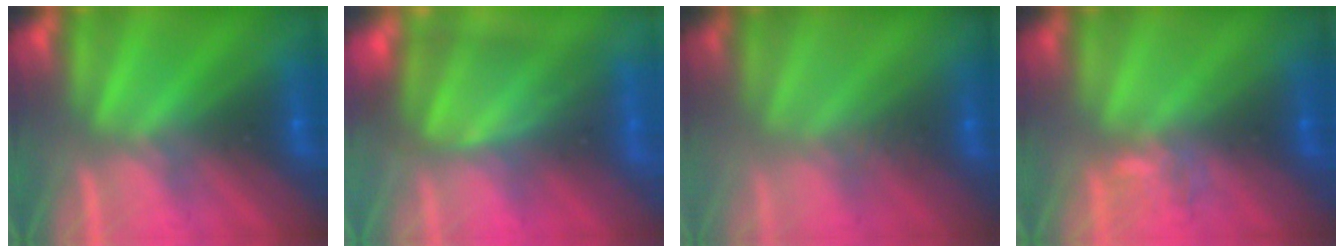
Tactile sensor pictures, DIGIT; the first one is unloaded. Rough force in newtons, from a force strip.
{"total": 5.2}
{"total": 3.3}
{"total": 4.0}